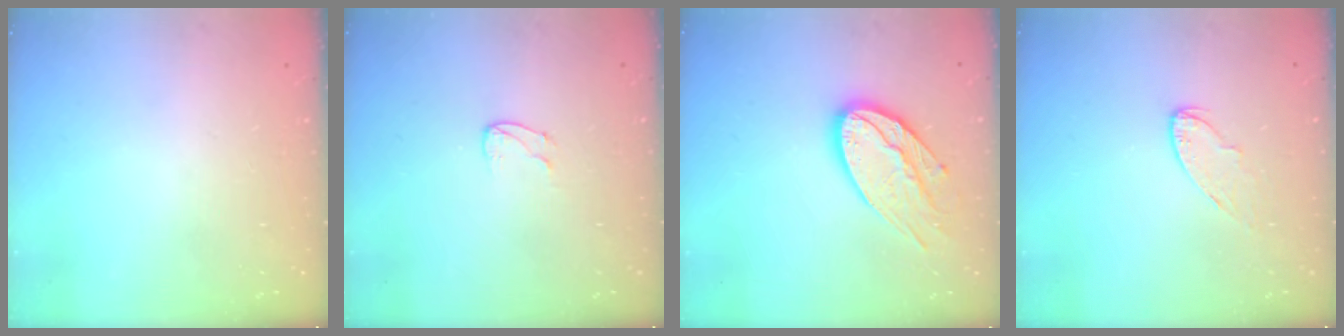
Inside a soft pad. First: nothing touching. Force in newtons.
{"total": 4.4, "press": 4.3, "slide": 0.5}
{"total": 15.8, "press": 15.8, "slide": 1.2}
{"total": 5.6, "press": 5.6, "slide": 0.6}